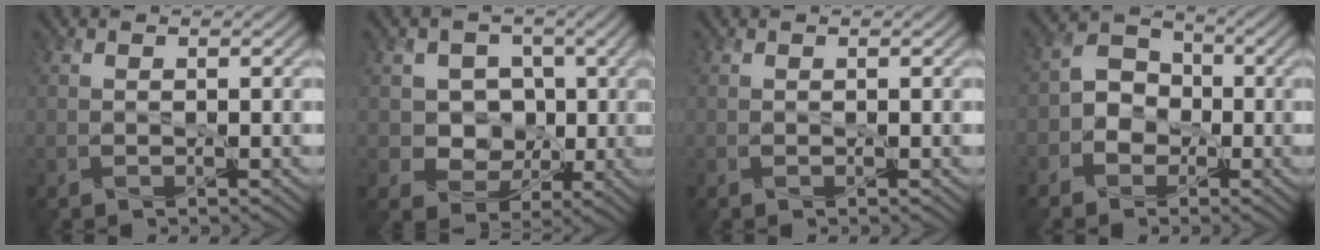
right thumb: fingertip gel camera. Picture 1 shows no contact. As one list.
[{"total": 7.5, "force": [0.3, 6.3, 3.9], "torque": [-0.081, -0.005, -0.010]}, {"total": 0.0}, {"total": 5.1, "force": [-2.0, 4.0, 2.4], "torque": [-0.044, 0.007, -0.054]}]